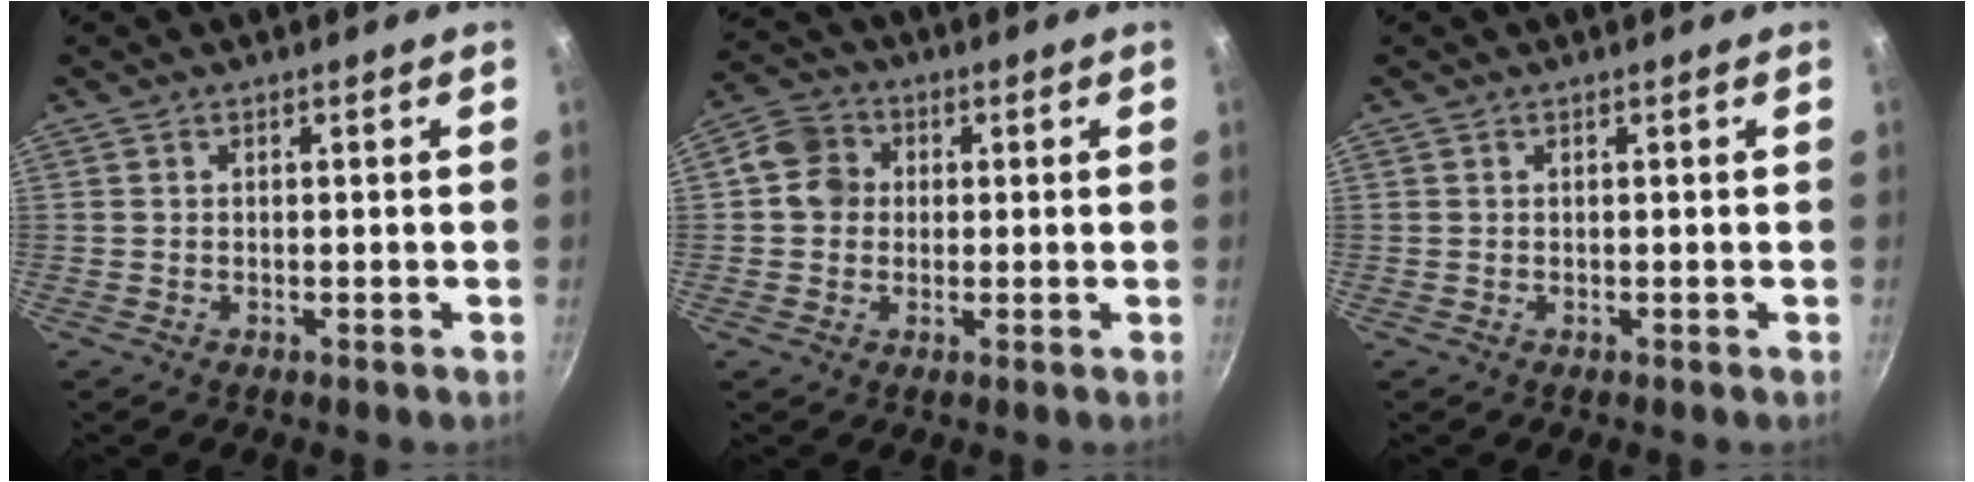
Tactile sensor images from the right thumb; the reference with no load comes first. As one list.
[{"total": 6.5, "force": [0.7, 5.9, 2.7], "torque": [-0.018, 0.011, -0.006]}, {"total": 0.0}]